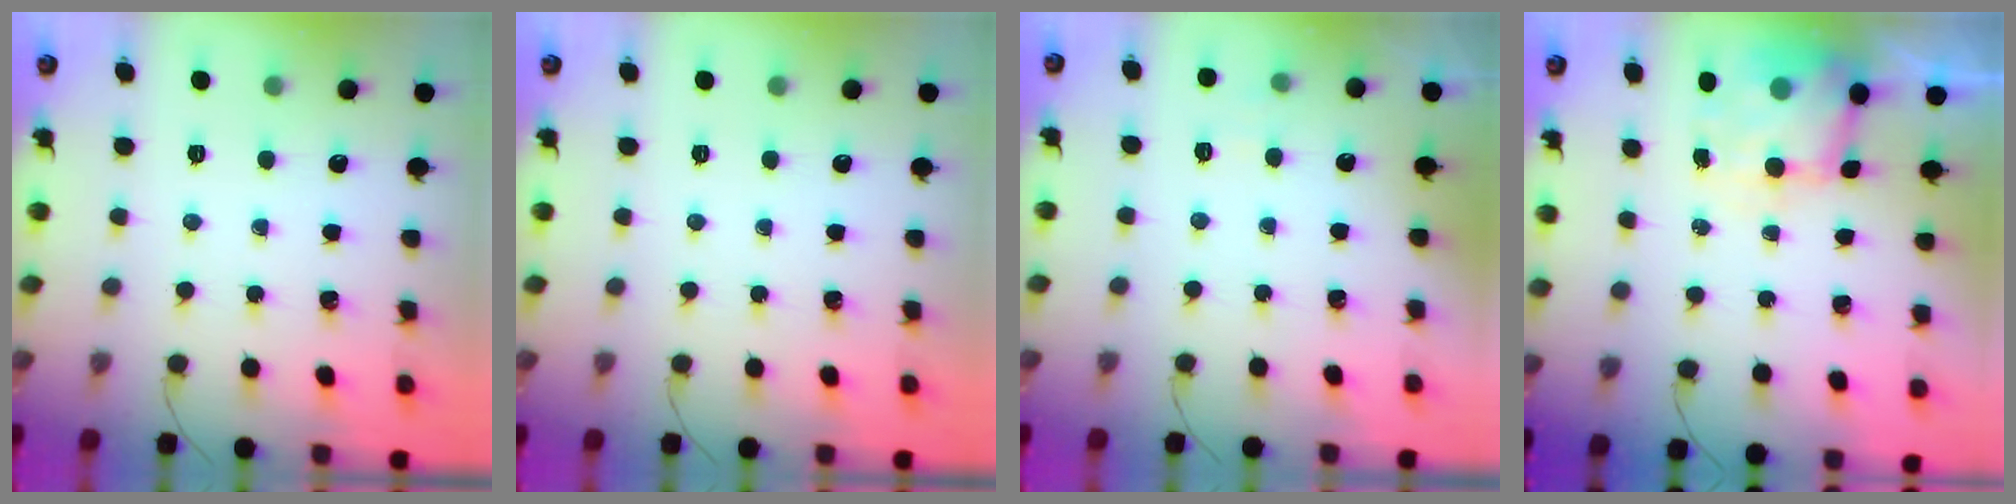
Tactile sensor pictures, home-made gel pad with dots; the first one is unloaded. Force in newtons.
{"total": 0.0}
{"total": 3.1, "press": 2.5, "slide": 1.8}
{"total": 7.7, "press": 7.4, "slide": 1.8}